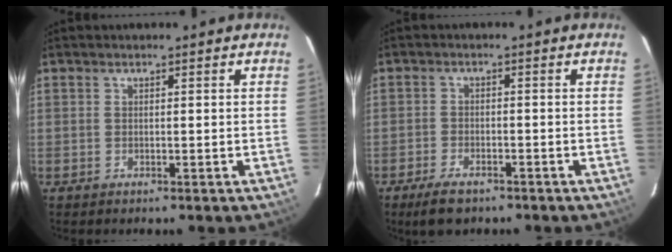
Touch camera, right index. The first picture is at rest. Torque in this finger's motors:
{"motor_torque": [0.53, -0.45, 0.09, 0.02]}